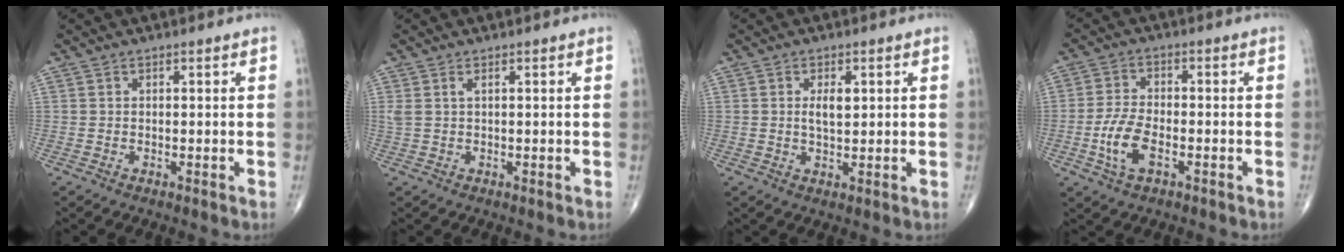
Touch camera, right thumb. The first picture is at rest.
{"total": 1.6, "force": [0.7, 0.5, 1.4], "torque": [-0.043, 0.012, 0.022]}
{"total": 3.4, "force": [0.8, 1.6, 2.9], "torque": [-0.048, -0.005, 0.014]}
{"total": 7.2, "force": [-2.4, 3.5, 5.8], "torque": [-0.126, 0.010, -0.048]}